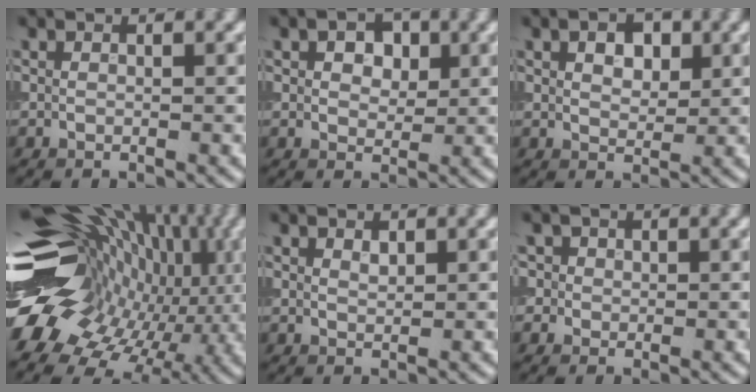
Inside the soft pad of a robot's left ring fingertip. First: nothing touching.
{"total": 3.7, "force": [1.6, 2.2, 2.5], "torque": [-0.033, 0.008, 0.016]}
{"total": 3.0, "force": [1.3, 1.8, 2.0], "torque": [-0.033, 0.002, 0.021]}
{"total": 19.9, "force": [-0.7, 14.6, 13.6], "torque": [-0.231, 0.014, -0.006]}
{"total": 0.9, "force": [0.6, 0.4, 0.5], "torque": [-0.011, 0.000, 0.011]}
{"total": 2.9, "force": [1.2, 2.5, 0.9], "torque": [-0.002, 0.008, 0.007]}